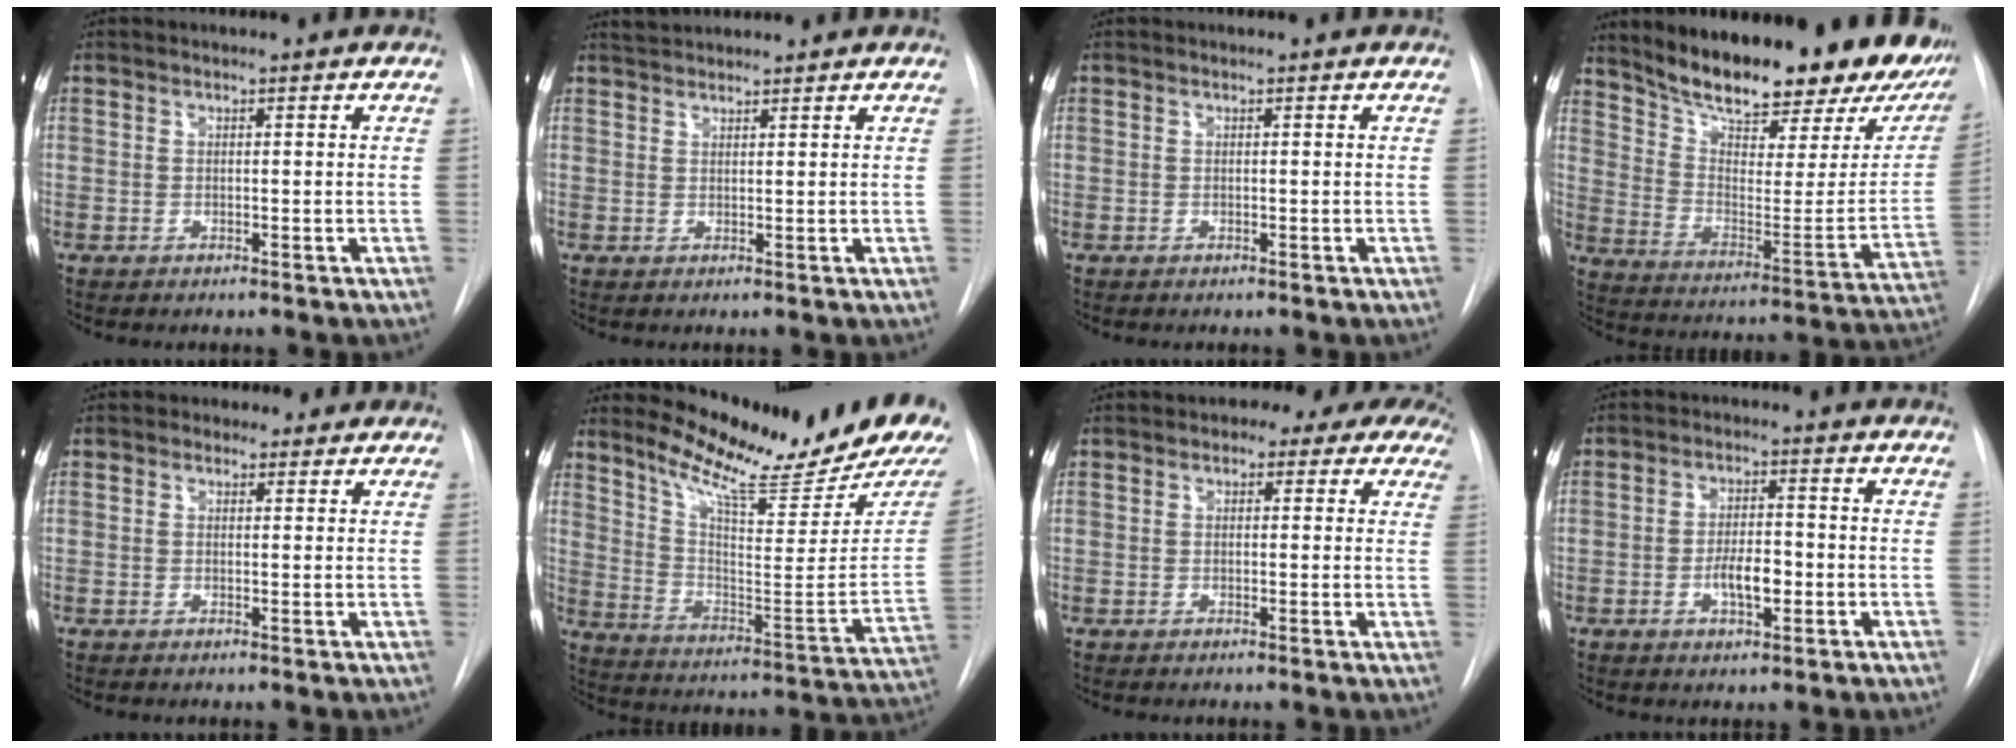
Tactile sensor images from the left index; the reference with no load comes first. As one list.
[{"total": 3.7, "force": [3.6, 0.4, 0.9], "torque": [-0.016, 0.032, 0.065]}, {"total": 0.0}, {"total": 29.1, "force": [23.5, 7.7, 15.4], "torque": [-0.243, -0.052, 0.317]}, {"total": 2.8, "force": [2.0, 2.0, 0.3], "torque": [0.002, 0.008, 0.019]}, {"total": 20.7, "force": [17.9, 0.9, 10.3], "torque": [-0.168, -0.088, 0.263]}, {"total": 8.8, "force": [6.8, 4.4, 3.6], "torque": [-0.024, 0.019, 0.063]}, {"total": 5.0, "force": [-1.4, 1.8, 4.4], "torque": [-0.079, 0.002, -0.022]}]